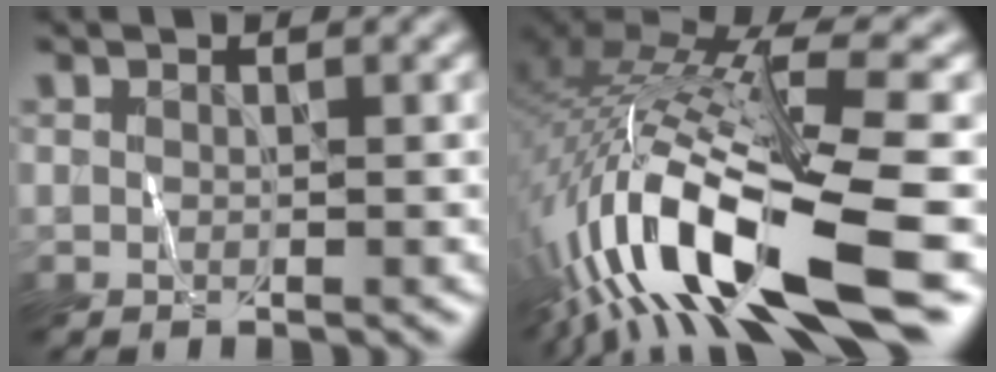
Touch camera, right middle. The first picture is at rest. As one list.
[{"total": 15.7, "force": [-5.5, 3.6, 14.3], "torque": [-0.299, 0.009, -0.094]}]